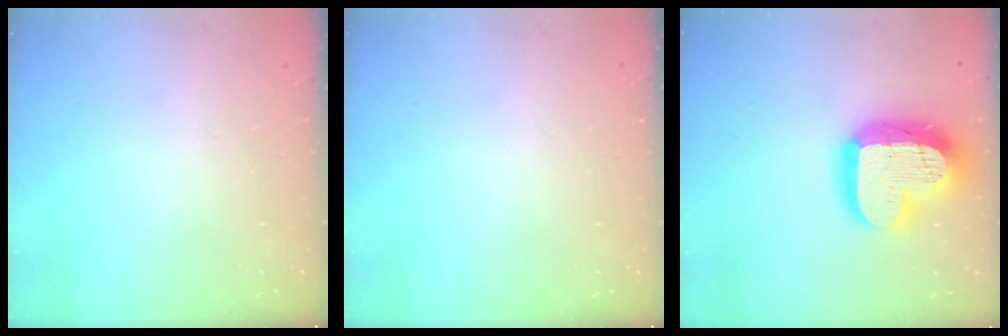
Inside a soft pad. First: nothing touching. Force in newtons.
{"total": 0.0}
{"total": 21.2, "press": 21.2, "slide": 1.7}